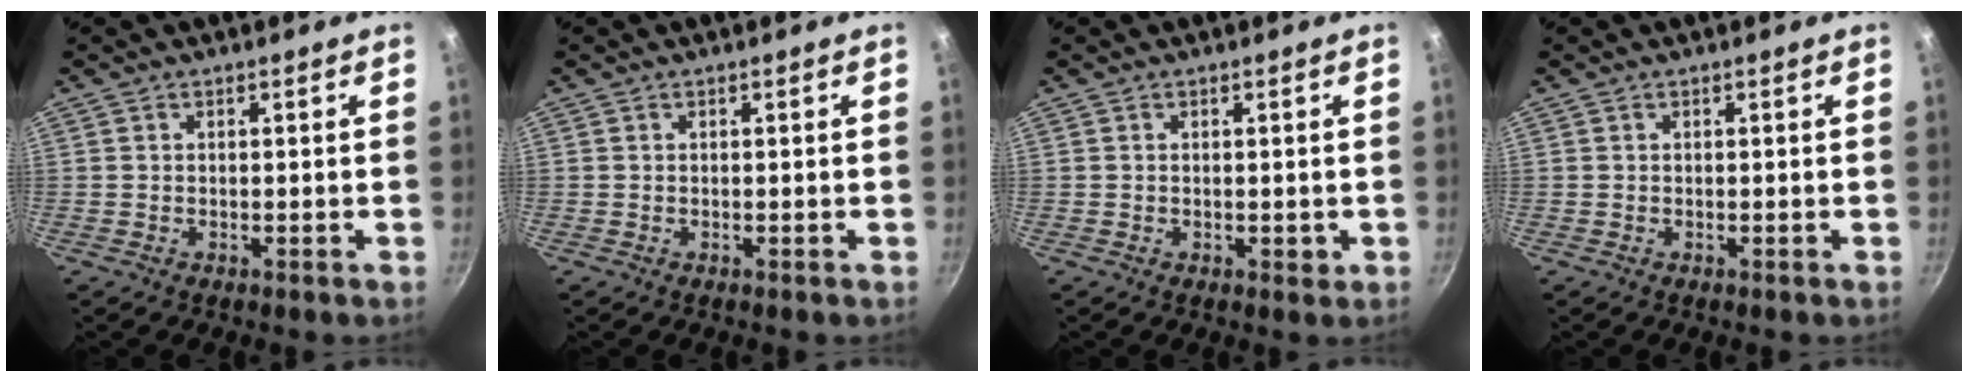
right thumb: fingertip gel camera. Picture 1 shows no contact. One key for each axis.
{"total": 0.0}
{"total": 1.2, "fx": -0.2, "fy": 0.6, "fz": 1.0, "tx": -0.014, "ty": -0.001, "tz": -0.003}
{"total": 0.0}